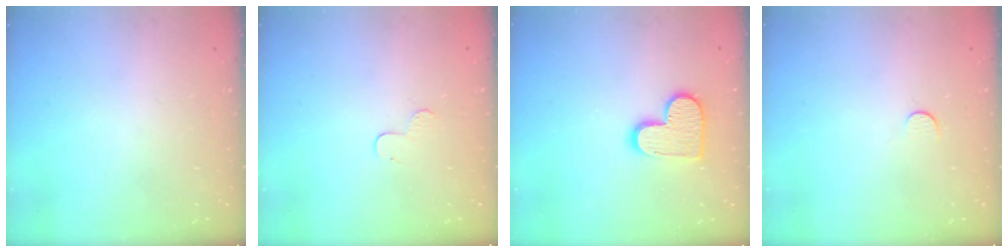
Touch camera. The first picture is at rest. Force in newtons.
{"total": 4.6, "press": 4.6, "slide": 0.4}
{"total": 11.6, "press": 11.6, "slide": 0.7}
{"total": 3.5, "press": 3.5, "slide": 0.3}